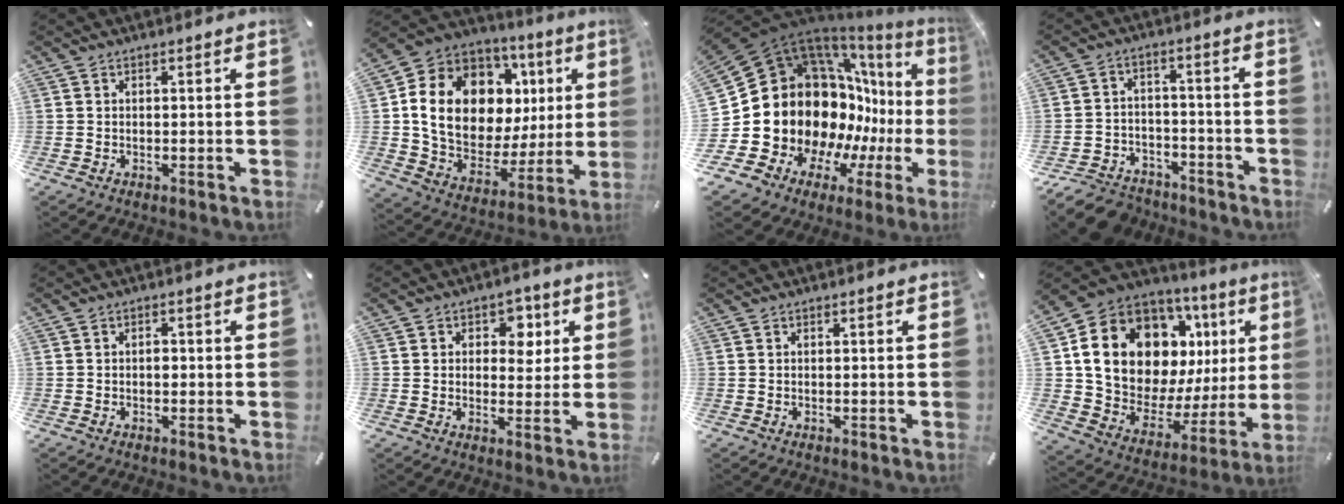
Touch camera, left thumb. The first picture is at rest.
{"total": 18.2, "force": [5.5, 13.1, 11.3], "torque": [-0.212, -0.042, 0.103]}
{"total": 27.5, "force": [0.3, 21.0, 17.8], "torque": [-0.327, -0.088, 0.074]}
{"total": 8.2, "force": [-6.3, 4.6, 2.5], "torque": [-0.041, 0.037, -0.115]}
{"total": 1.3, "force": [-0.2, 0.9, 1.0], "torque": [-0.019, 0.002, -0.005]}
{"total": 6.8, "force": [2.3, 5.3, 3.6], "torque": [-0.031, -0.005, 0.029]}
{"total": 0.0}
{"total": 20.1, "force": [9.1, 13.2, 12.2], "torque": [-0.204, -0.066, 0.173]}